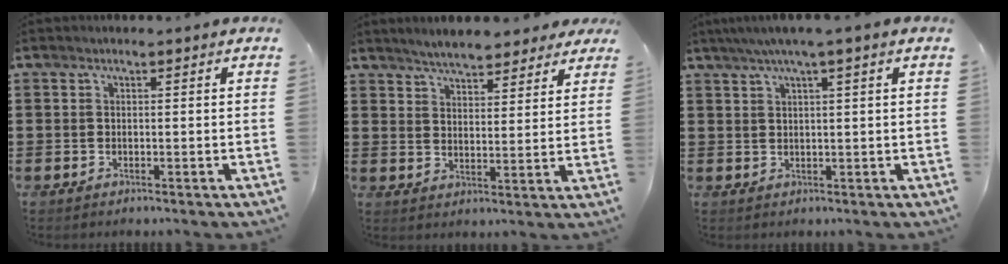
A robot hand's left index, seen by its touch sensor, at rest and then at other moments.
{"total": 5.1, "force": [4.9, 1.0, 1.1], "torque": [-0.040, -0.012, 0.088]}
{"total": 2.7, "force": [1.5, -0.3, 2.2], "torque": [-0.045, 0.001, 0.025]}